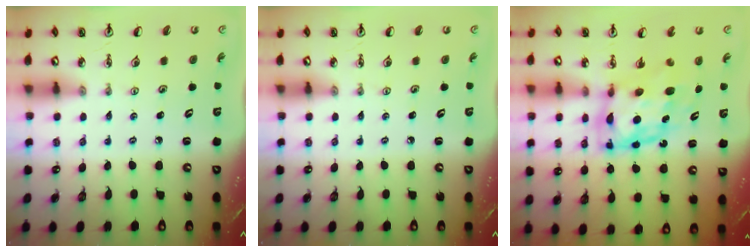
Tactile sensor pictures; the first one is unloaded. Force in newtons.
{"total": 0.0}
{"total": 10.4, "press": 10.4, "slide": 0.8}